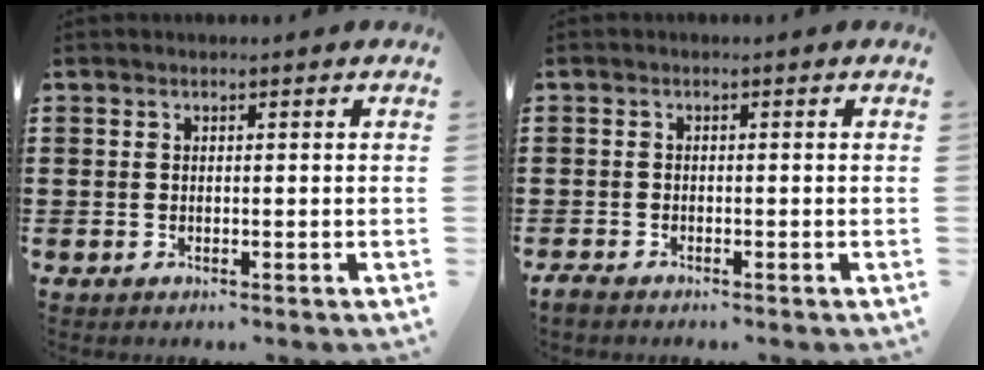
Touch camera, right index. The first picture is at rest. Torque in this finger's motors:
{"motor_torque": [-1.68, 0.45, -0.73, -0.21]}